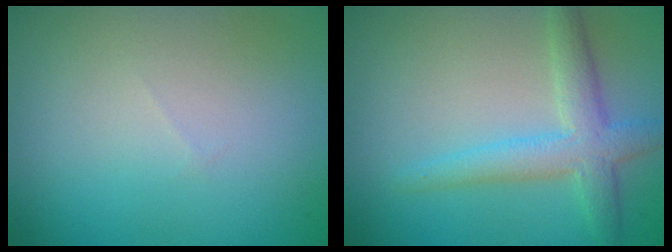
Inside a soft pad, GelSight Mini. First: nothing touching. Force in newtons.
{"total": 3.7, "press": 3.7, "slide": 0.2}